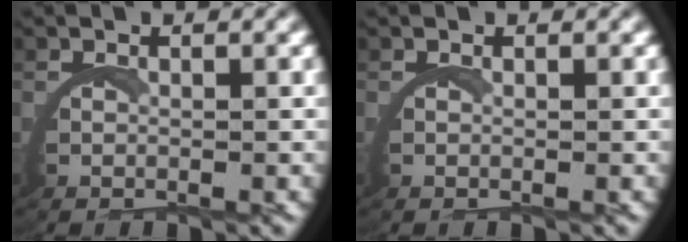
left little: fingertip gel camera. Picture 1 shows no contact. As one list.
[{"total": 0.0}]